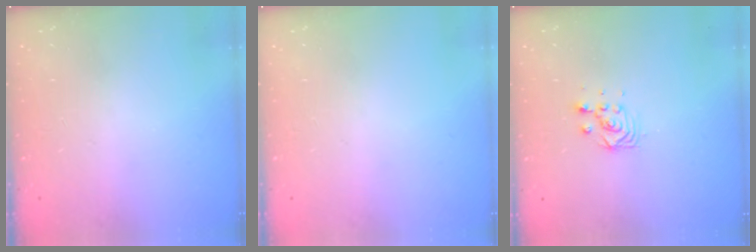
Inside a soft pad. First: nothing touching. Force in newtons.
{"total": 0.0}
{"total": 5.3, "press": 5.2, "slide": 0.2}